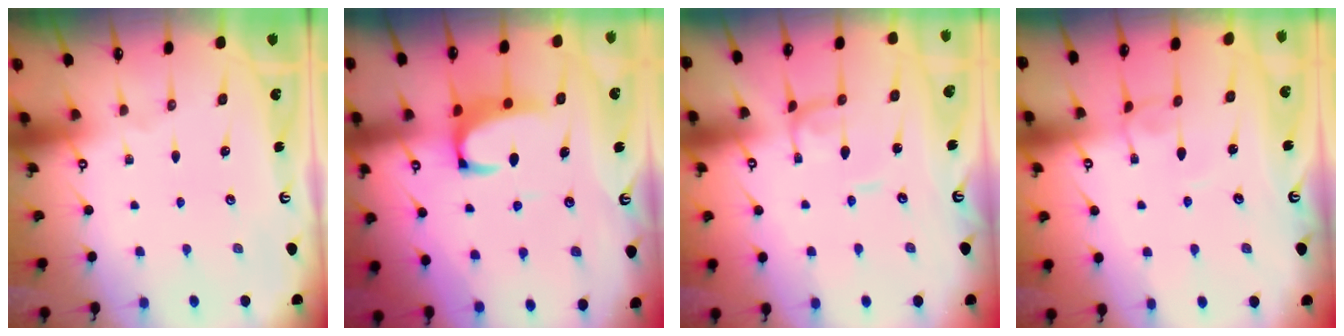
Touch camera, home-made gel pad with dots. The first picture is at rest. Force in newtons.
{"total": 3.0, "press": 2.8, "slide": 1.0}
{"total": 2.1, "press": 2.1, "slide": 0.1}
{"total": 2.4, "press": 2.4, "slide": 0.3}